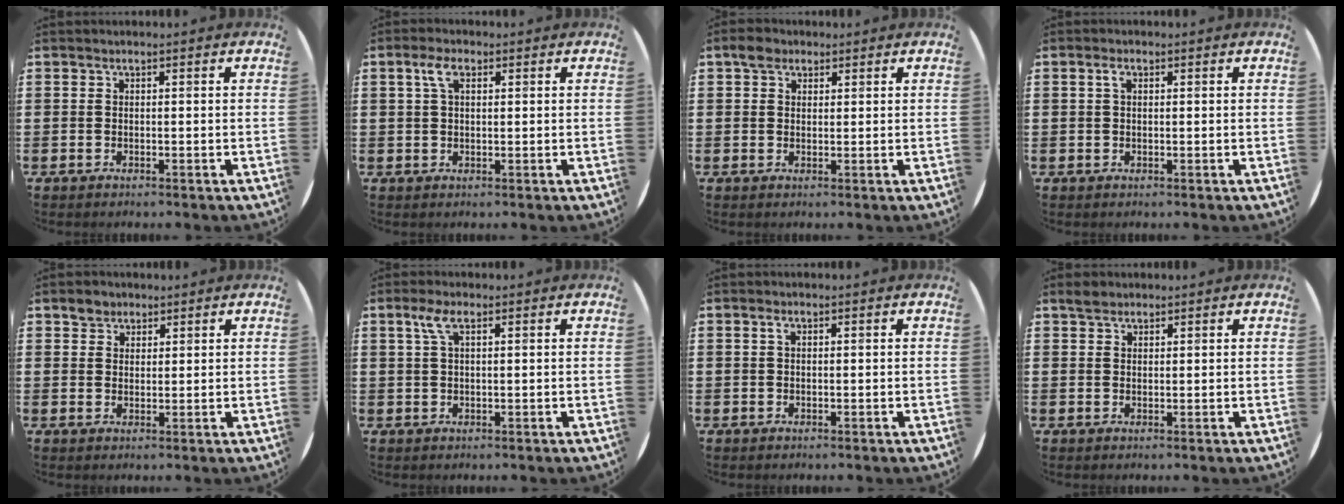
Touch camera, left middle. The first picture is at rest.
{"total": 3.2, "force": [1.6, 1.4, 2.4], "torque": [-0.053, 0.010, 0.027]}
{"total": 2.3, "force": [1.7, 1.4, 0.7], "torque": [-0.009, 0.005, 0.030]}
{"total": 1.4, "force": [0.5, 0.8, 1.1], "torque": [-0.025, 0.006, 0.009]}
{"total": 2.5, "force": [2.0, 1.4, 0.1], "torque": [0.001, 0.002, 0.040]}
{"total": 3.1, "force": [1.5, 0.9, 2.5], "torque": [-0.055, 0.010, 0.024]}
{"total": 0.9, "force": [0.4, 0.4, 0.7], "torque": [-0.015, 0.003, 0.007]}
{"total": 1.7, "force": [1.5, 0.7, 0.3], "torque": [-0.001, 0.001, 0.028]}